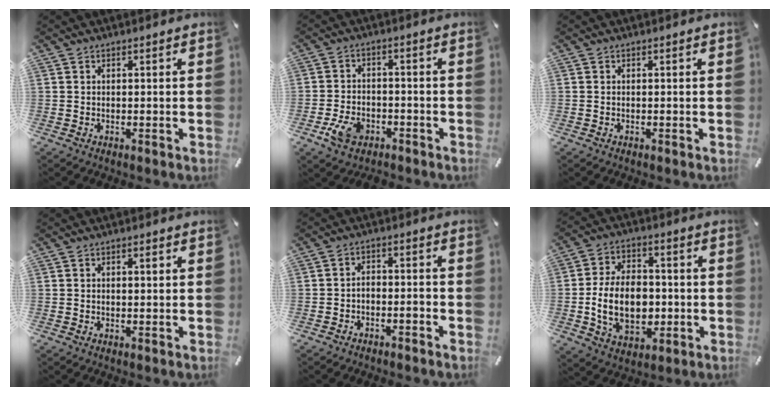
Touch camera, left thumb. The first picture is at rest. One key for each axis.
{"total": 6.2, "fx": -3.4, "fy": 4.1, "fz": 3.2, "tx": -0.066, "ty": 0.017, "tz": -0.062}
{"total": 0.0}
{"total": 1.2, "fx": 0.3, "fy": 0.5, "fz": 1.0, "tx": -0.013, "ty": 0.000, "tz": 0.001}
{"total": 3.1, "fx": -2.4, "fy": 1.4, "fz": 1.4, "tx": -0.024, "ty": 0.014, "tz": -0.047}
{"total": 14.7, "fx": -2.1, "fy": 10.1, "fz": 10.5, "tx": -0.197, "ty": 0.003, "tz": -0.035}